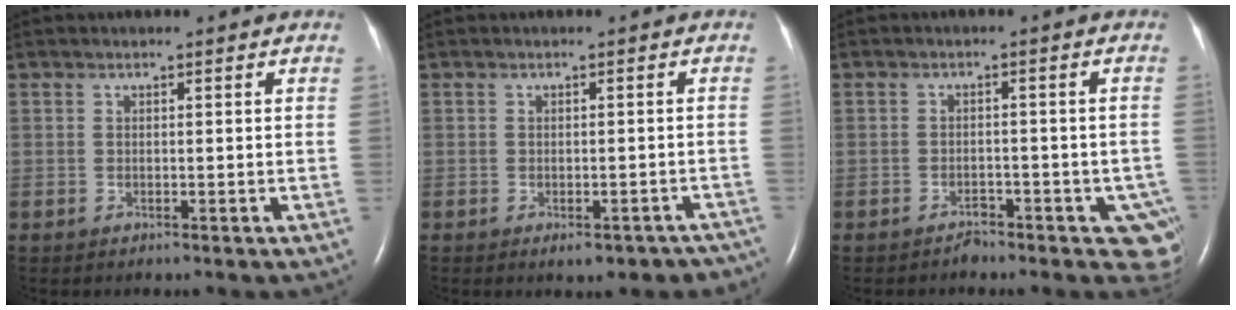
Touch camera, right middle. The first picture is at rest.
{"total": 6.7, "force": [-5.4, 2.9, 2.7], "torque": [-0.018, 0.009, -0.054]}
{"total": 5.4, "force": [-3.8, 3.0, 2.4], "torque": [0.008, 0.007, -0.055]}